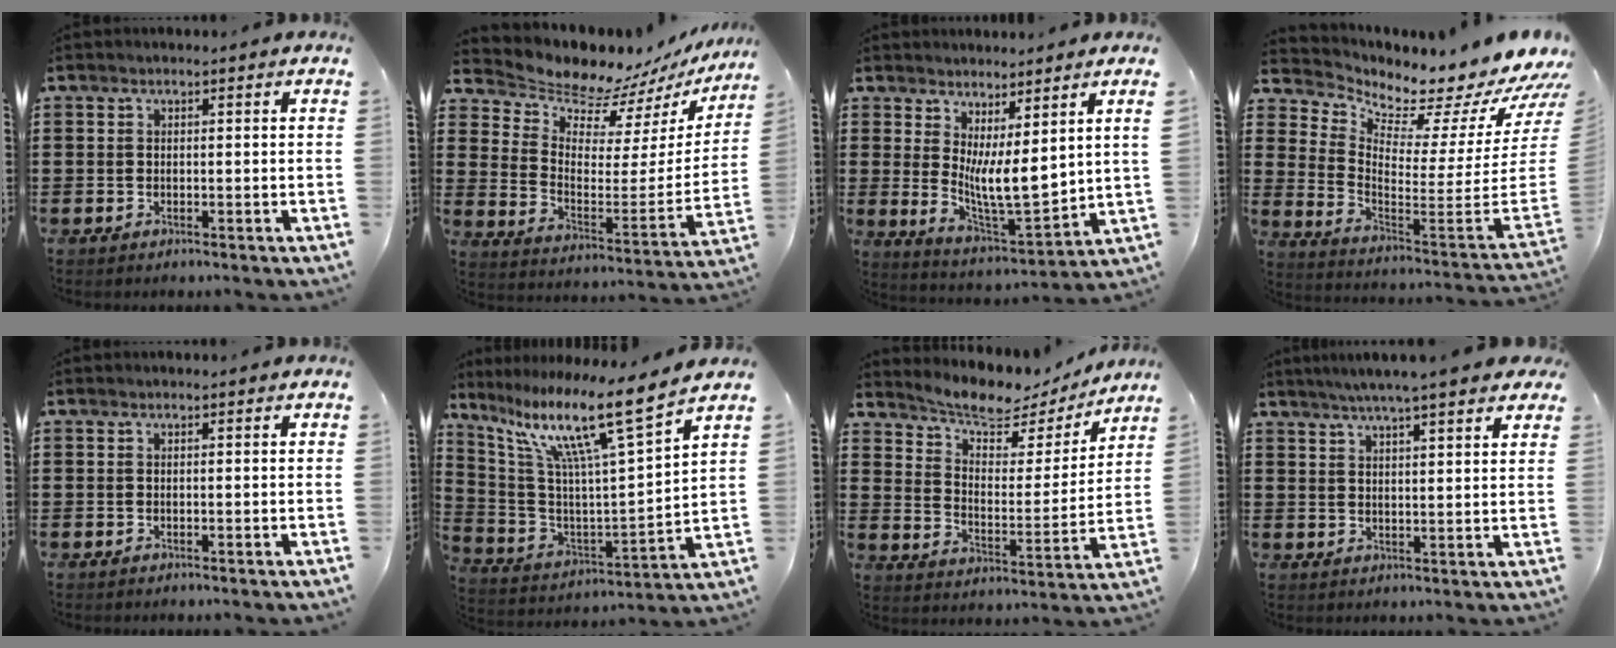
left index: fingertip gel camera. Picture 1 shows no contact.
{"total": 8.1, "force": [7.6, 2.3, 1.0], "torque": [-0.050, -0.070, 0.130]}
{"total": 7.5, "force": [2.5, 1.7, 6.9], "torque": [-0.124, -0.030, 0.044]}
{"total": 4.4, "force": [4.4, 0.4, 0.5], "torque": [-0.020, -0.077, 0.063]}
{"total": 0.0}
{"total": 13.4, "force": [8.9, 0.6, 10.0], "torque": [-0.212, -0.055, 0.135]}
{"total": 6.6, "force": [6.1, 1.6, 1.8], "torque": [-0.061, -0.044, 0.103]}
{"total": 4.7, "force": [3.9, 0.1, 2.5], "torque": [-0.060, -0.007, 0.068]}